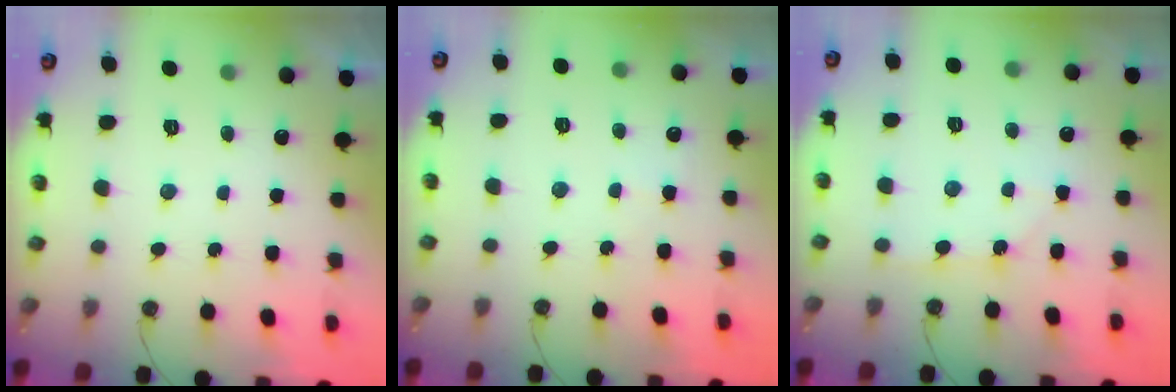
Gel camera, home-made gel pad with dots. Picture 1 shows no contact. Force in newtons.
{"total": 3.5, "press": 3.4, "slide": 0.4}
{"total": 6.7, "press": 6.7, "slide": 0.8}